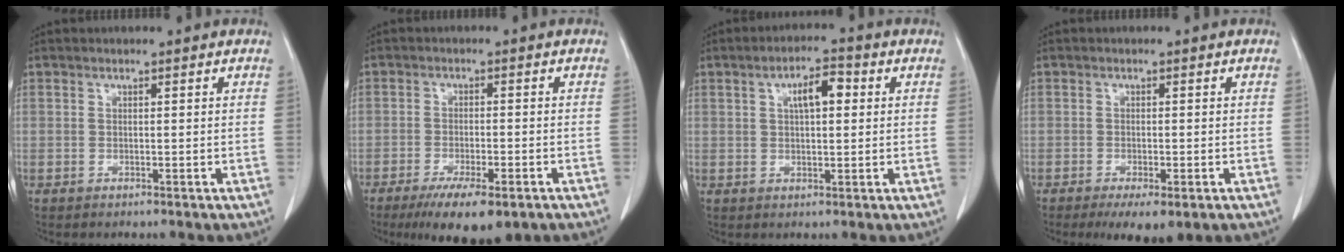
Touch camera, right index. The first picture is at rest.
{"total": 9.8, "force": [-6.4, 2.4, 7.0], "torque": [-0.105, -0.018, -0.094]}
{"total": 5.3, "force": [1.5, 1.8, 4.7], "torque": [-0.079, 0.013, 0.025]}
{"total": 5.5, "force": [-3.2, 1.5, 4.2], "torque": [-0.058, -0.014, -0.043]}